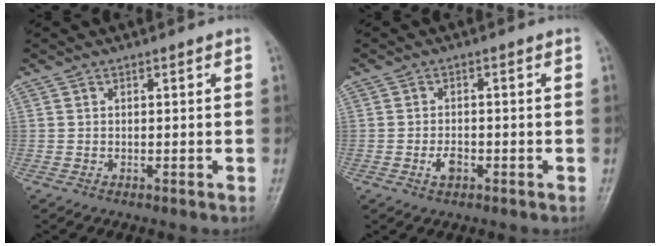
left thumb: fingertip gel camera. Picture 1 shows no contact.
{"total": 2.6, "force": [-1.2, 1.5, 1.7], "torque": [-0.029, 0.005, -0.021]}